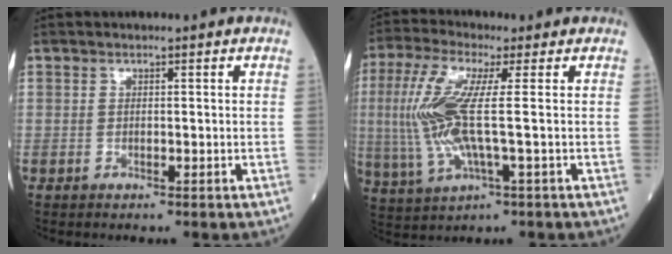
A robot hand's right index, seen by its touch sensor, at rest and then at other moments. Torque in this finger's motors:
{"motor_torque": [1.31, 0.83, 0.36, 0.21]}